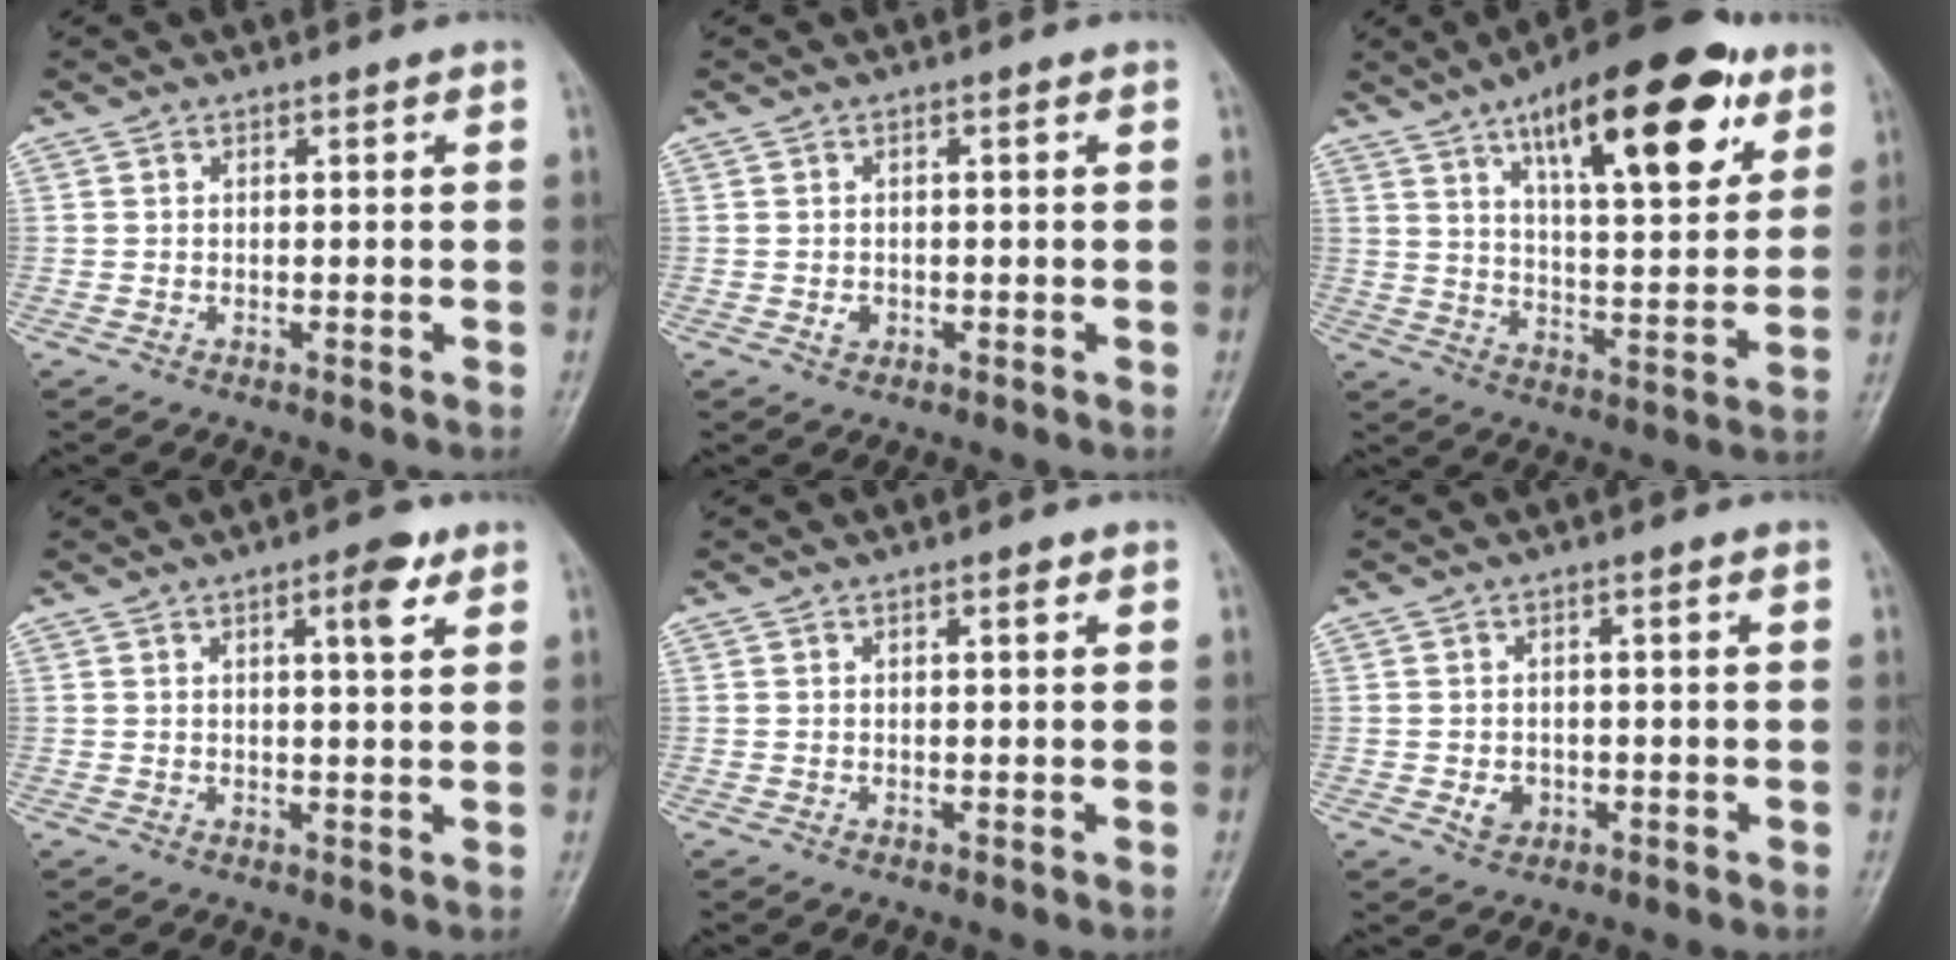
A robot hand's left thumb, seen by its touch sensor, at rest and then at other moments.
{"total": 1.5, "force": [-0.4, 1.2, 0.8], "torque": [-0.008, 0.005, -0.005]}
{"total": 22.3, "force": [11.8, 7.9, 17.2], "torque": [-0.227, -0.035, 0.182]}
{"total": 4.4, "force": [2.3, 1.2, 3.6], "torque": [-0.047, -0.009, 0.032]}
{"total": 0.9, "force": [0.5, 0.3, 0.8], "torque": [-0.013, 0.001, 0.005]}
{"total": 2.7, "force": [-0.7, 2.2, 1.3], "torque": [-0.014, 0.002, -0.007]}